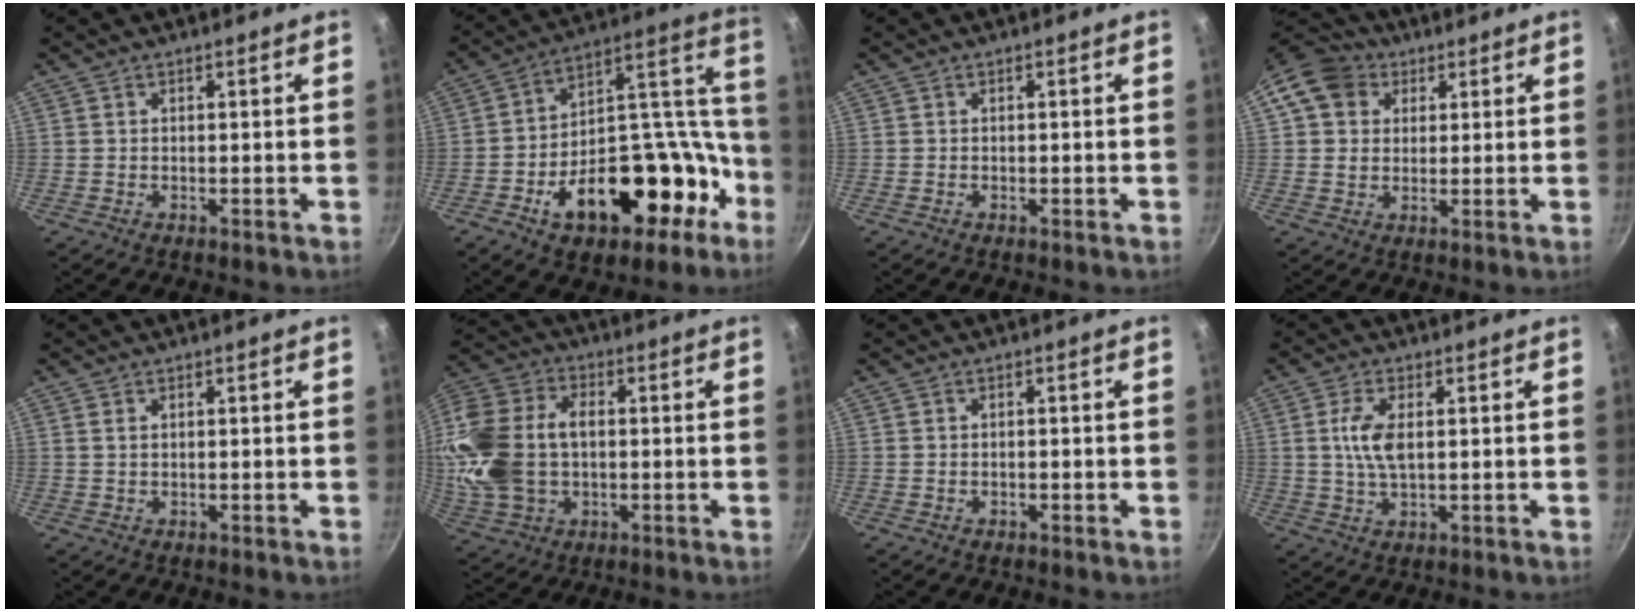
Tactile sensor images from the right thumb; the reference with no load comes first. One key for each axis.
{"total": 28.1, "fx": -11.6, "fy": 16.4, "fz": 19.6, "tx": -0.244, "ty": 0.099, "tz": -0.163}
{"total": 0.0}
{"total": 10.6, "fx": 3.8, "fy": 8.8, "fz": 4.5, "tx": -0.063, "ty": 0.013, "tz": 0.053}
{"total": 0.7, "fx": 0.3, "fy": 0.4, "fz": 0.5, "tx": -0.010, "ty": 0.001, "tz": 0.006}
{"total": 18.5, "fx": 0.1, "fy": 12.8, "fz": 13.3, "tx": -0.268, "ty": 0.026, "tz": 0.004}
{"total": 0.6, "fx": -0.4, "fy": 0.3, "fz": 0.3, "tx": -0.007, "ty": 0.004, "tz": -0.008}
{"total": 6.3, "fx": 1.0, "fy": 2.9, "fz": 5.5, "tx": -0.109, "ty": 0.001, "tz": 0.018}